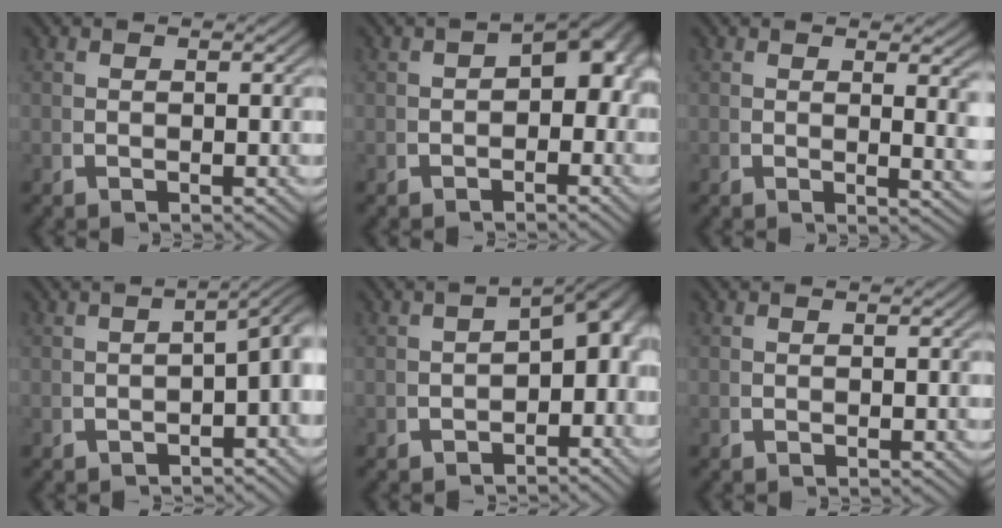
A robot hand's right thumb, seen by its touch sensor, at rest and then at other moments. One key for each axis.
{"total": 4.9, "fx": -0.3, "fy": 3.3, "fz": 3.6, "tx": -0.027, "ty": 0.001, "tz": -0.009}
{"total": 2.3, "fx": 0.8, "fy": 0.5, "fz": 2.0, "tx": -0.019, "ty": -0.010, "tz": 0.013}
{"total": 4.7, "fx": -0.8, "fy": 2.5, "fz": 3.9, "tx": -0.041, "ty": 0.006, "tz": -0.015}
{"total": 4.7, "fx": -1.3, "fy": 2.8, "fz": 3.5, "tx": -0.036, "ty": -0.011, "tz": -0.018}
{"total": 0.0}